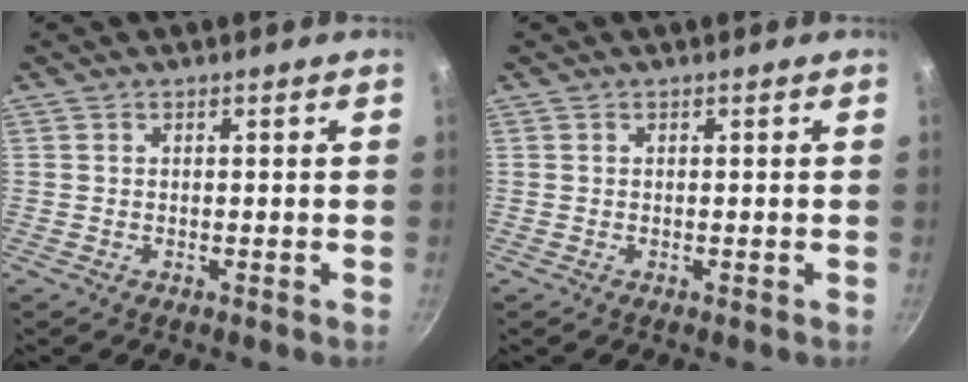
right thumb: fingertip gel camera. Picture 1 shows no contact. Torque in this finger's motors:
{"motor_torque": [0.00, 0.00, 0.02, 0.00, 0.00]}